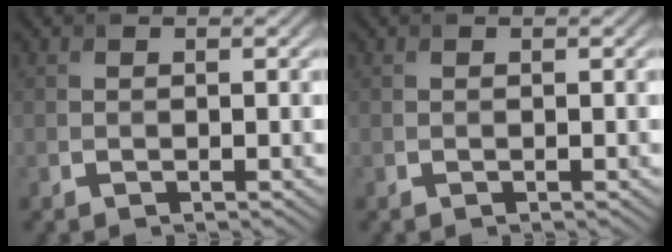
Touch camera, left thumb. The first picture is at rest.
{"total": 0.0}